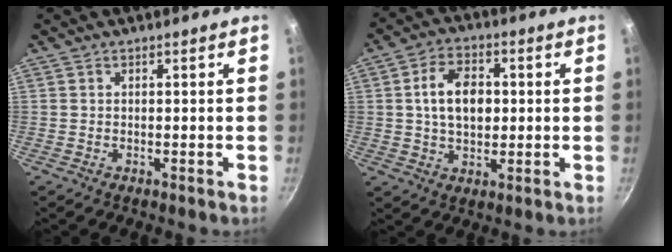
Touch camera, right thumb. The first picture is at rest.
{"total": 9.8, "force": [1.1, 6.5, 7.2], "torque": [-0.107, 0.009, 0.013]}